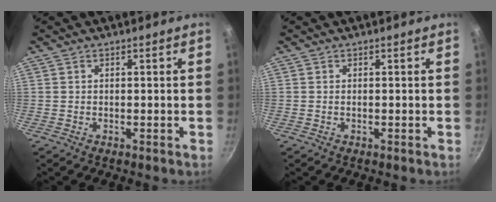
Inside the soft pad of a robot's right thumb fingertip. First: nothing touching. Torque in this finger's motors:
{"motor_torque": [-0.24, 0.11, 0.00, -0.11, 0.00]}